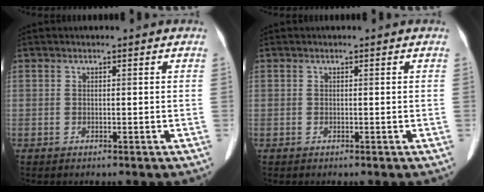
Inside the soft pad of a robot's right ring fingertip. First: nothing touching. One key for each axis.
{"total": 0.0}